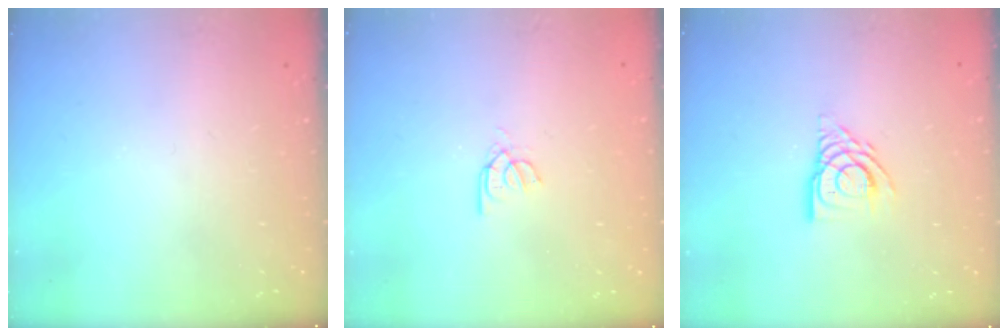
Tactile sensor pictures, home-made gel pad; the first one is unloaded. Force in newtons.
{"total": 2.6, "press": 2.6, "slide": 0.2}
{"total": 10.5, "press": 10.4, "slide": 1.3}